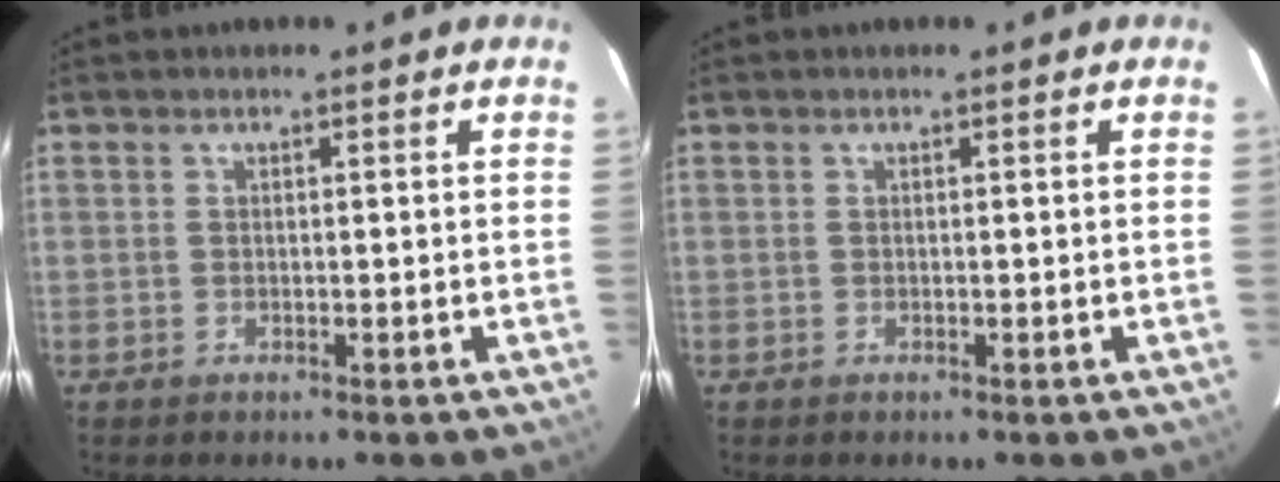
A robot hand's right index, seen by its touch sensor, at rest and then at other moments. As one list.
[{"total": 0.0}]